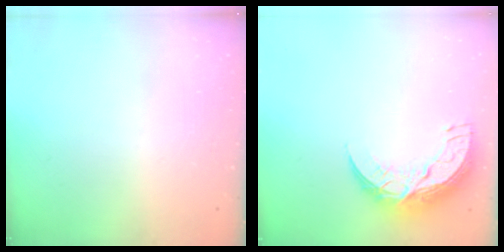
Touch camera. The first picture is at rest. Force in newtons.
{"total": 11.9, "press": 11.9, "slide": 0.8}